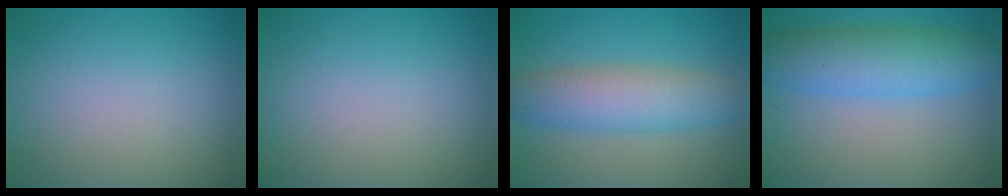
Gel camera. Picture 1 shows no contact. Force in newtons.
{"total": 0.0}
{"total": 6.3, "press": 6.3, "slide": 0.3}
{"total": 7.2, "press": 7.2, "slide": 0.2}